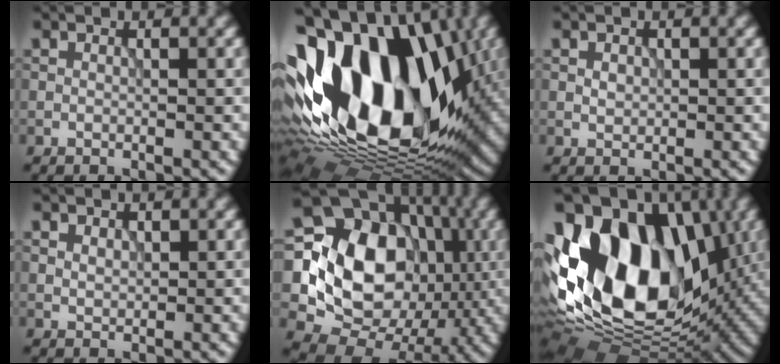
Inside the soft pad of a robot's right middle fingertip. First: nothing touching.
{"total": 19.5, "force": [1.2, 12.5, 15.0], "torque": [-0.280, 0.020, 0.004]}
{"total": 0.9, "force": [0.1, 0.7, 0.5], "torque": [-0.012, -0.002, 0.004]}
{"total": 1.0, "force": [0.5, 0.7, 0.5], "torque": [-0.011, -0.001, 0.010]}
{"total": 13.5, "force": [0.1, 10.8, 8.0], "torque": [-0.138, -0.008, -0.016]}
{"total": 17.9, "force": [2.0, 11.8, 13.3], "torque": [-0.239, 0.023, 0.021]}